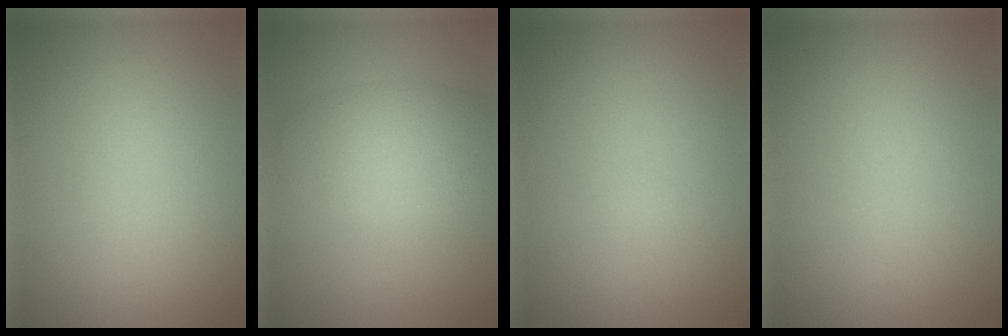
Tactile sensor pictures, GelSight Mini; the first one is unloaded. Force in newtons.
{"total": 4.8, "press": 4.8, "slide": 0.1}
{"total": 0.0}
{"total": 0.0}